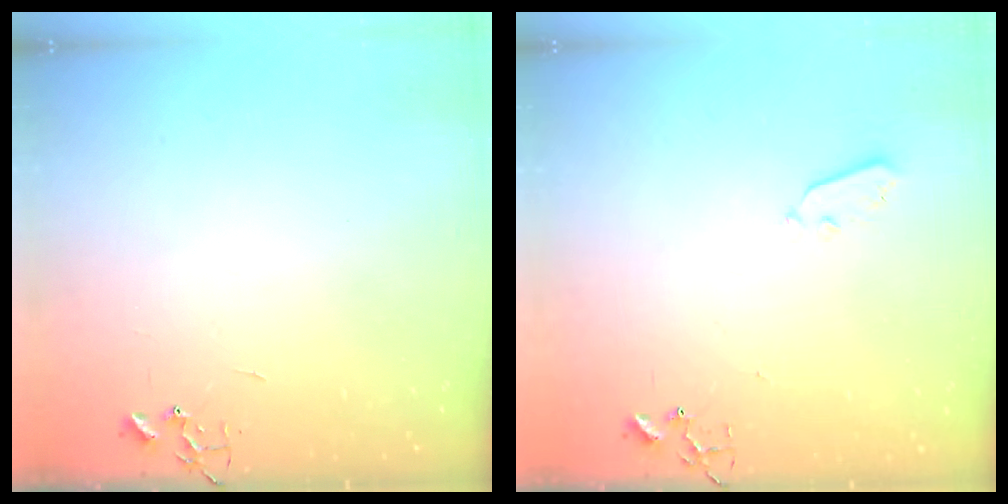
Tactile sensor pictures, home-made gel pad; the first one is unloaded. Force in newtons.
{"total": 3.0, "press": 3.0, "slide": 0.4}